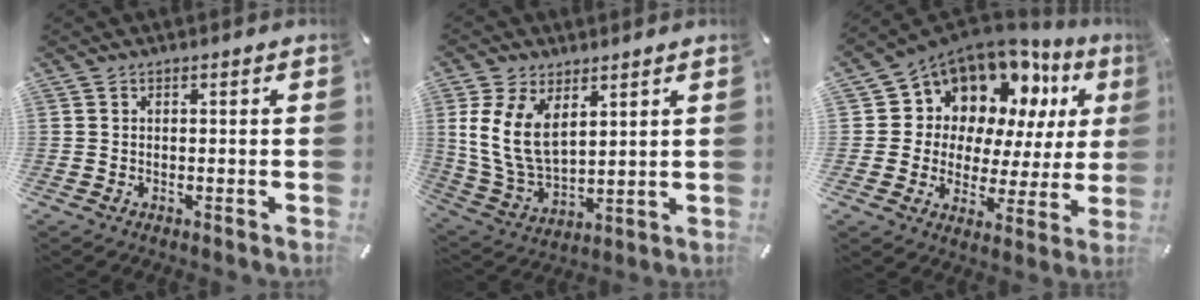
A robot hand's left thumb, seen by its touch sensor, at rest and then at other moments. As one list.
[{"total": 11.5, "force": [4.5, 7.4, 7.6], "torque": [-0.188, -0.019, 0.082]}, {"total": 12.3, "force": [9.2, 7.7, 2.9], "torque": [-0.062, -0.090, 0.164]}]